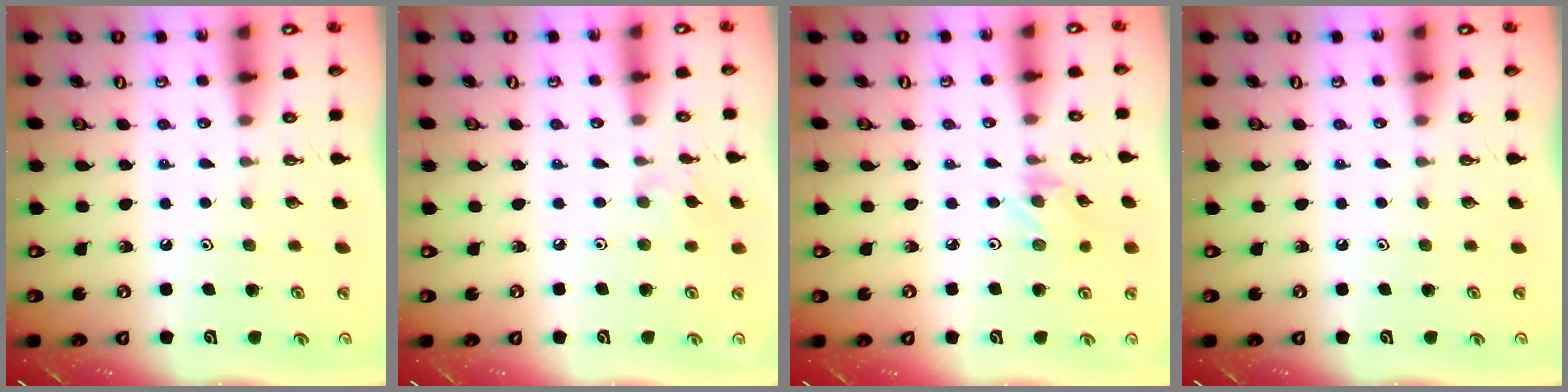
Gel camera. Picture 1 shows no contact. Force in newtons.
{"total": 4.5, "press": 4.4, "slide": 0.7}
{"total": 0.5, "press": 0.5, "slide": 0.1}
{"total": 0.0}